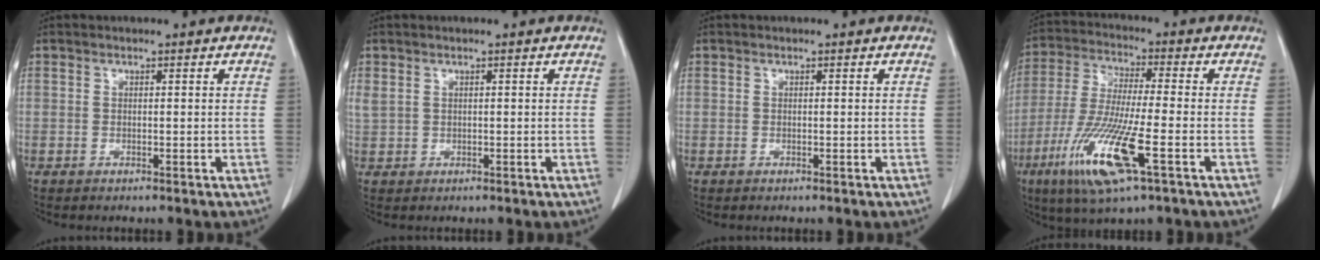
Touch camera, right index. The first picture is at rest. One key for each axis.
{"total": 1.4, "fx": 0.5, "fy": 1.1, "fz": 0.7, "tx": -0.024, "ty": 0.018, "tz": 0.015}
{"total": 0.0}
{"total": 14.0, "fx": -5.9, "fy": 1.1, "fz": 12.6, "tx": -0.267, "ty": -0.030, "tz": -0.112}